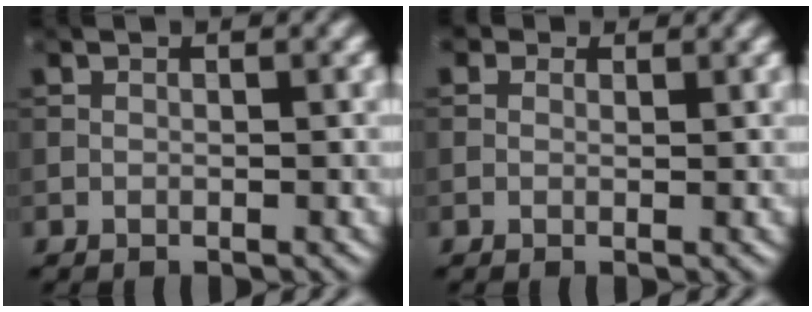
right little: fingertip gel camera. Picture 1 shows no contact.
{"total": 1.0, "force": [0.6, 0.6, 0.4], "torque": [-0.007, -0.003, 0.001]}